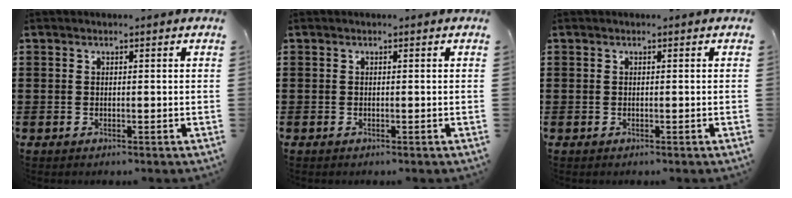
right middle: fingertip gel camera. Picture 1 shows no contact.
{"total": 0.0}
{"total": 0.0}